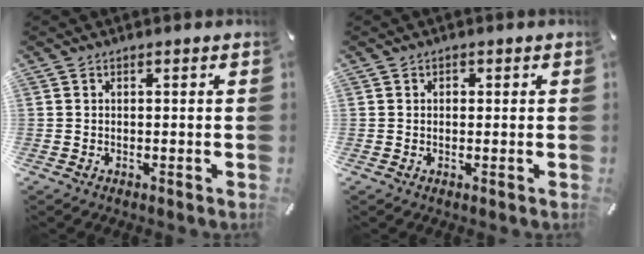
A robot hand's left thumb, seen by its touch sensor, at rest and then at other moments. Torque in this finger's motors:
{"motor_torque": [0.18, 0.52, 0.00, -0.09, -0.03]}